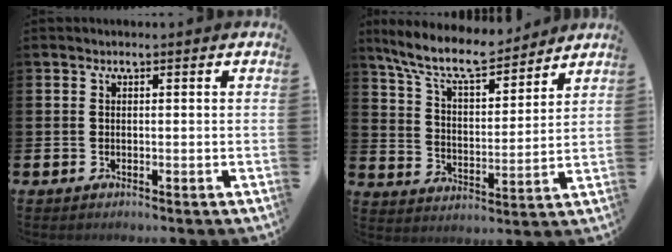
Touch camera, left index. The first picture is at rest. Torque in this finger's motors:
{"motor_torque": [0.09, -0.28, 0.10, 0.16]}